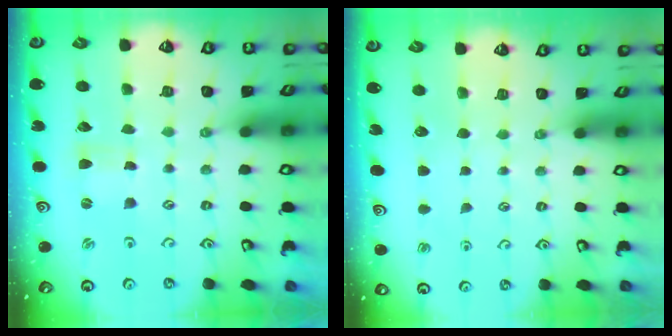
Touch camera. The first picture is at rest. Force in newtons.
{"total": 0.0}